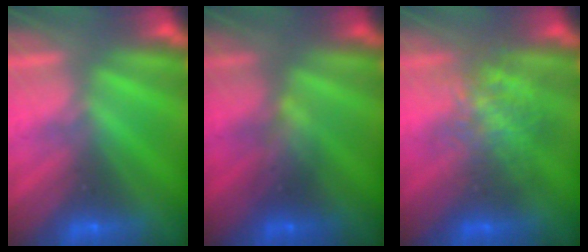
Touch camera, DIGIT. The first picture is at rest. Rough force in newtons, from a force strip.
{"total": 2.3}
{"total": 2.3}